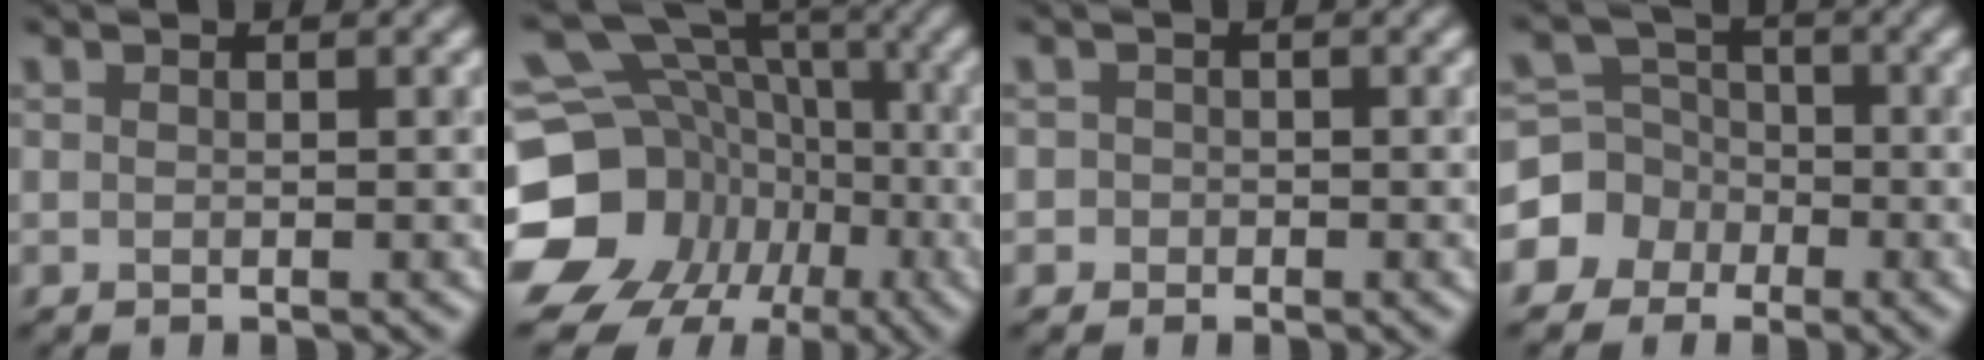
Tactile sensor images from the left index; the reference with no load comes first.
{"total": 17.1, "force": [-3.2, 15.1, 7.4], "torque": [-0.159, 0.002, -0.068]}
{"total": 1.4, "force": [-0.1, 1.4, 0.0], "torque": [0.022, 0.008, -0.017]}
{"total": 4.5, "force": [-1.8, 4.1, 0.3], "torque": [0.013, 0.013, -0.058]}